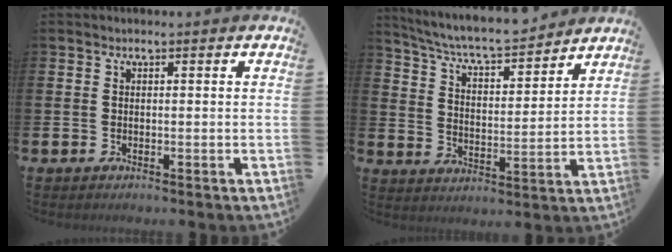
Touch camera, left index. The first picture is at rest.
{"total": 7.0, "force": [6.6, 0.8, 2.1], "torque": [-0.076, -0.048, 0.114]}